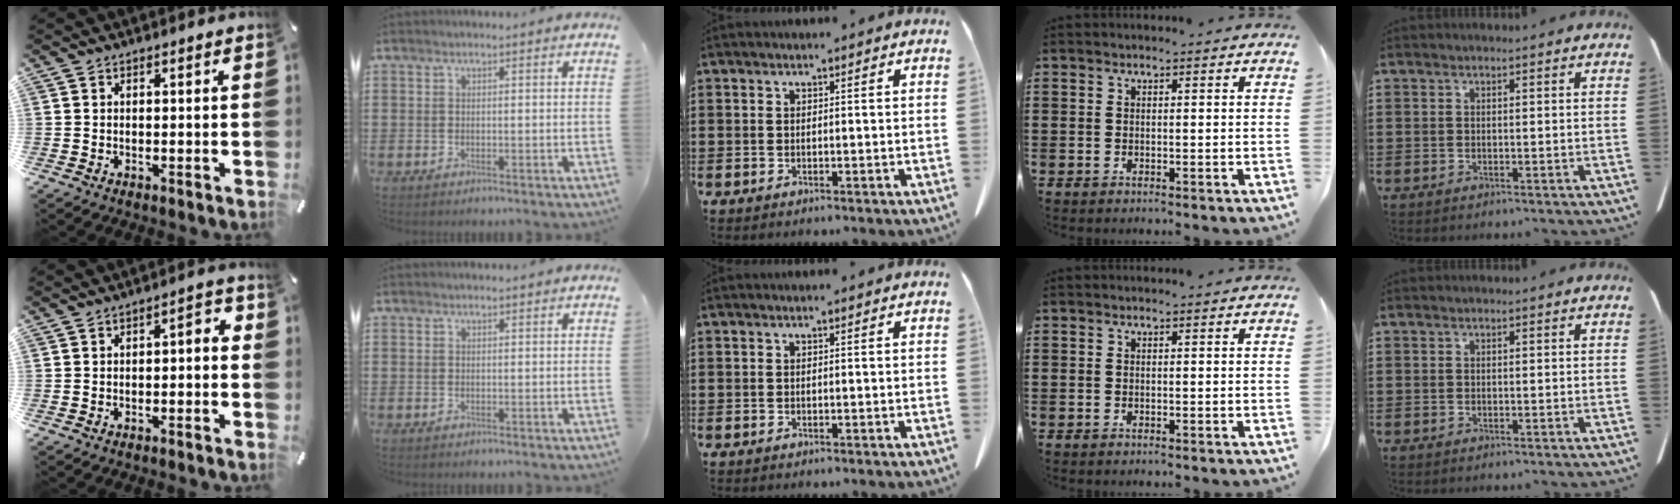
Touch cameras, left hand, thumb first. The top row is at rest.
{"thumb": {"total": 3.7, "force": [-2.0, 1.7, 2.5], "torque": [-0.042, 0.019, -0.040]}}